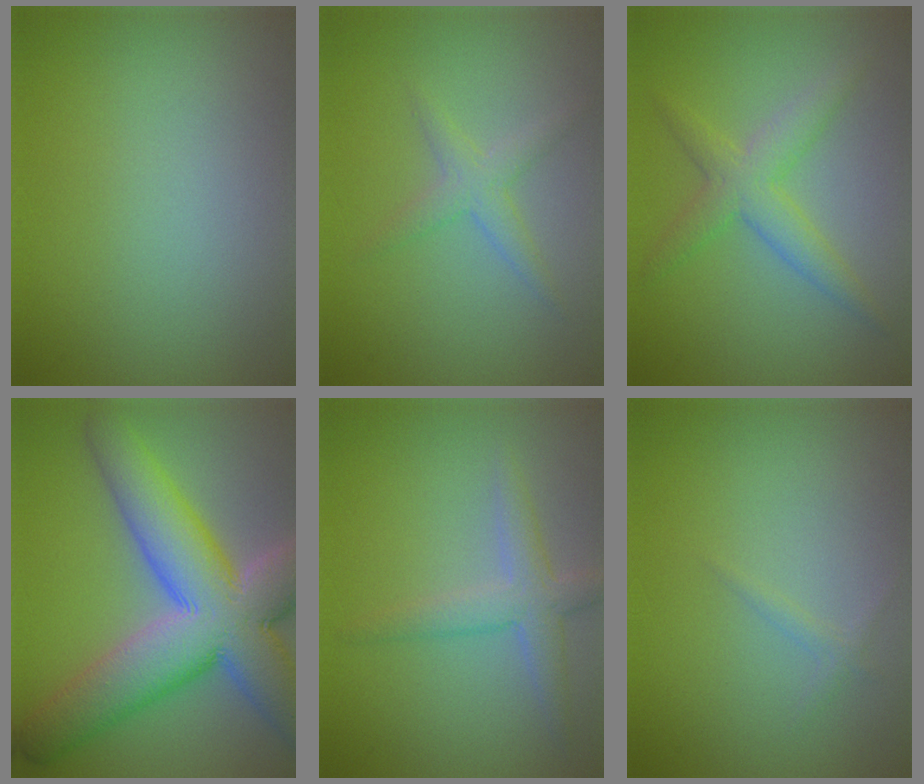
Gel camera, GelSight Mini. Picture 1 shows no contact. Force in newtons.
{"total": 2.0, "press": 2.0, "slide": 0.1}
{"total": 3.5, "press": 3.5, "slide": 0.1}
{"total": 12.3, "press": 12.3, "slide": 1.0}
{"total": 2.9, "press": 2.9, "slide": 0.2}
{"total": 0.7, "press": 0.7, "slide": 0.1}